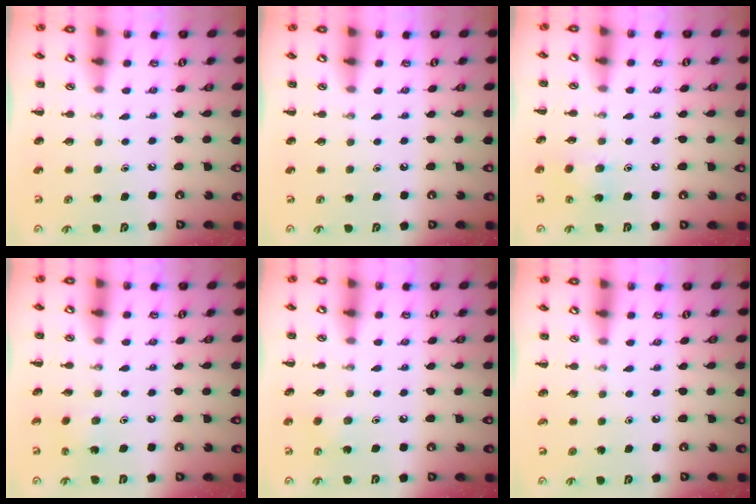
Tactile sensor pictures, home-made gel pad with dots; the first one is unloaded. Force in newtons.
{"total": 0.0}
{"total": 4.3, "press": 4.2, "slide": 1.1}
{"total": 1.9, "press": 1.8, "slide": 0.6}
{"total": 2.6, "press": 2.4, "slide": 0.9}
{"total": 0.0}